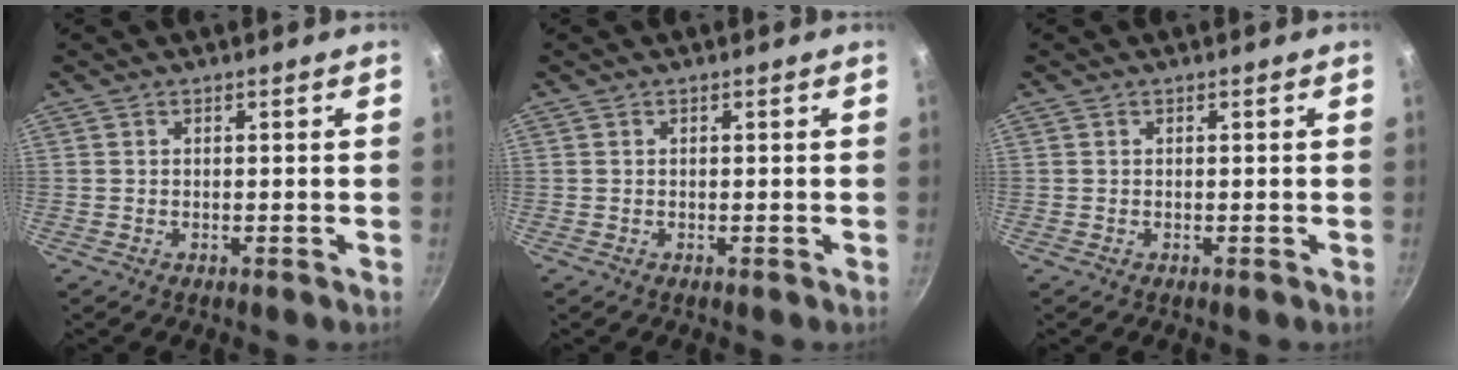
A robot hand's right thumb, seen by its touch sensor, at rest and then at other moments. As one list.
[{"total": 0.0}, {"total": 0.0}]